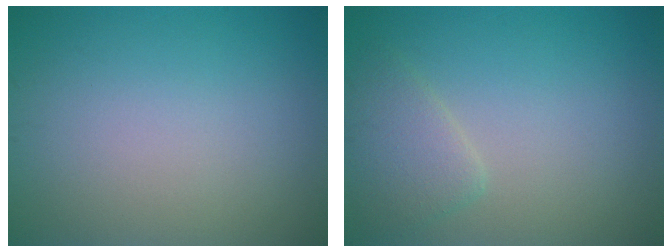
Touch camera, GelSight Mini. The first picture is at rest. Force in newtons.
{"total": 2.5, "press": 2.5, "slide": 0.2}